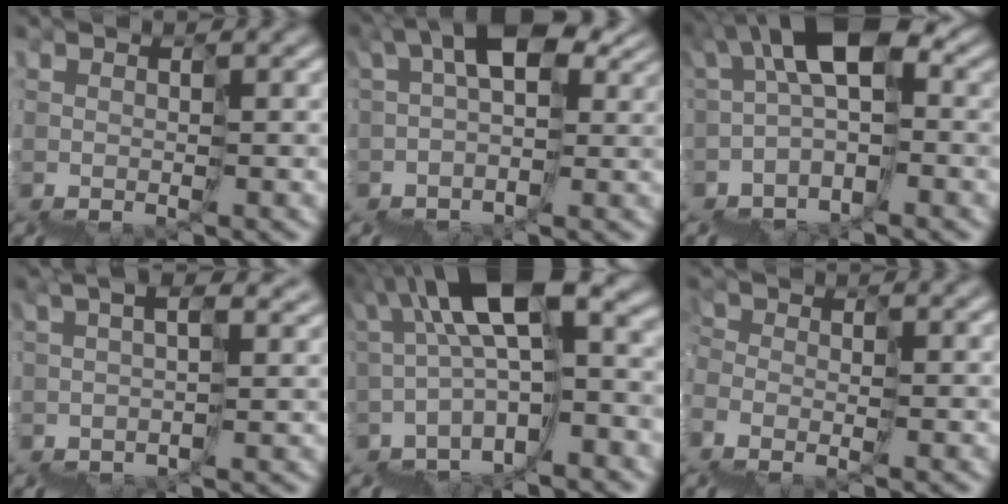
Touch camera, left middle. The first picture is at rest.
{"total": 5.5, "force": [2.7, 2.7, 3.9], "torque": [-0.059, 0.012, 0.040]}
{"total": 4.7, "force": [0.0, 2.3, 4.1], "torque": [-0.076, 0.033, -0.016]}
{"total": 3.1, "force": [1.8, 0.7, 2.4], "torque": [-0.042, 0.005, 0.034]}
{"total": 8.0, "force": [1.8, 1.9, 7.6], "torque": [-0.131, 0.044, 0.027]}
{"total": 1.5, "force": [-0.5, -1.0, -1.0], "torque": [0.020, 0.017, -0.023]}